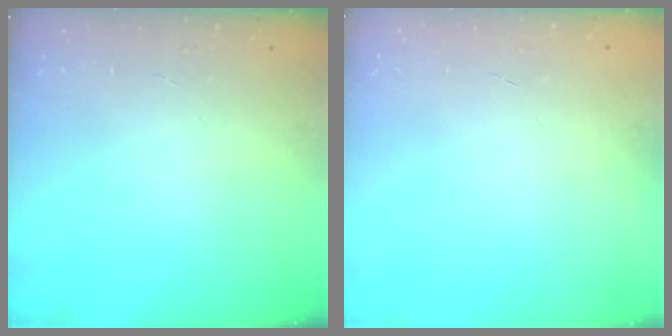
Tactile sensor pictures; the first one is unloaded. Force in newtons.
{"total": 0.0}